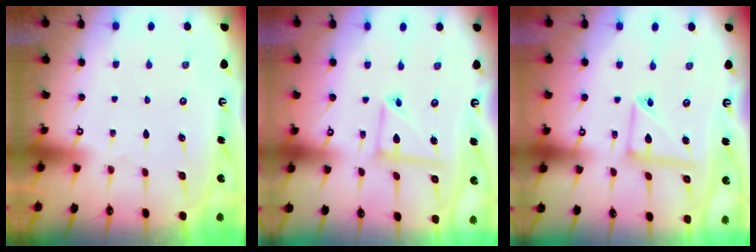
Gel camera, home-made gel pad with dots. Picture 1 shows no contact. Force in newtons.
{"total": 7.4, "press": 7.4, "slide": 0.6}
{"total": 8.8, "press": 8.8, "slide": 0.4}